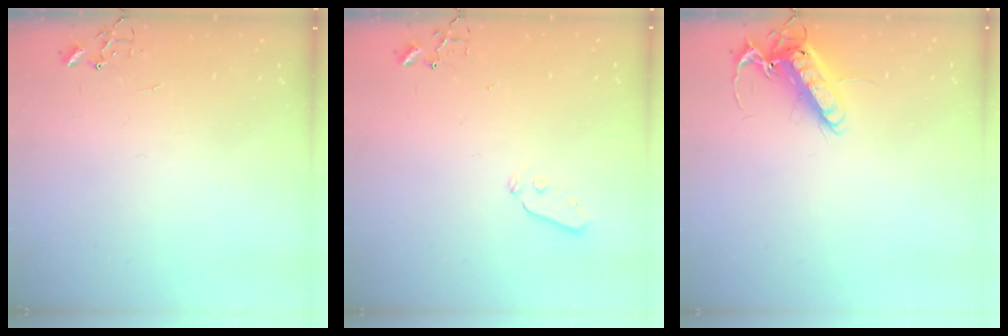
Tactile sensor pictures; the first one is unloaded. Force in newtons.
{"total": 4.4, "press": 4.3, "slide": 0.8}
{"total": 14.4, "press": 14.2, "slide": 2.2}